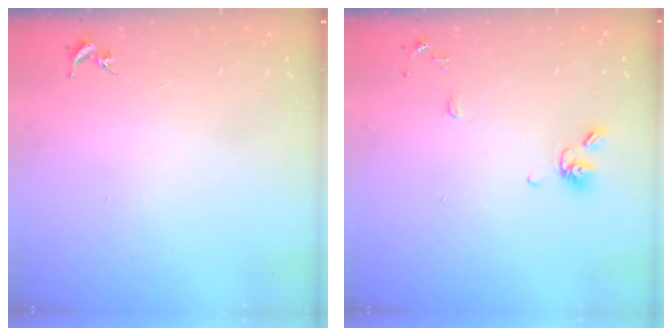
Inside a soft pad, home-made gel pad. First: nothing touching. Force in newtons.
{"total": 9.4, "press": 9.2, "slide": 1.8}